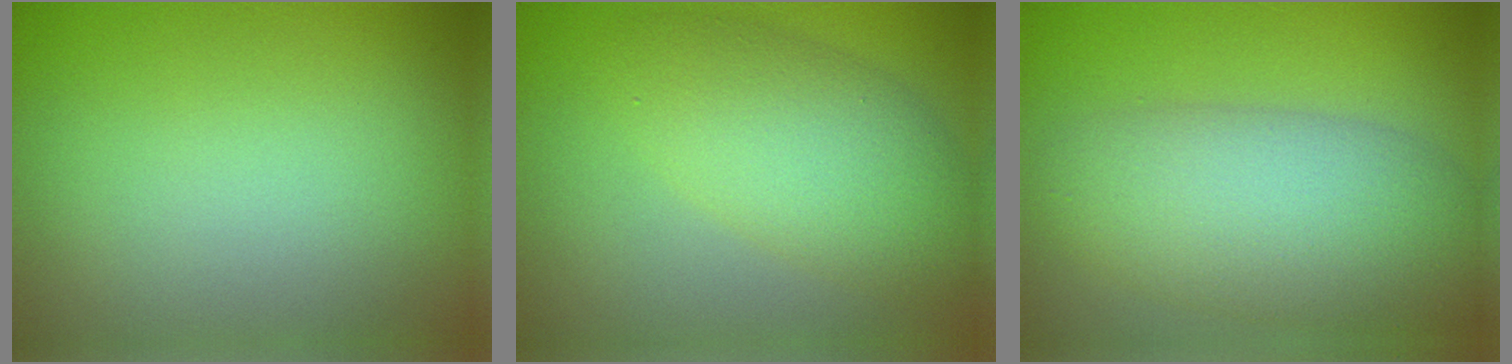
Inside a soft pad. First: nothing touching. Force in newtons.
{"total": 5.6, "press": 5.5, "slide": 0.1}
{"total": 7.7, "press": 7.7, "slide": 0.7}